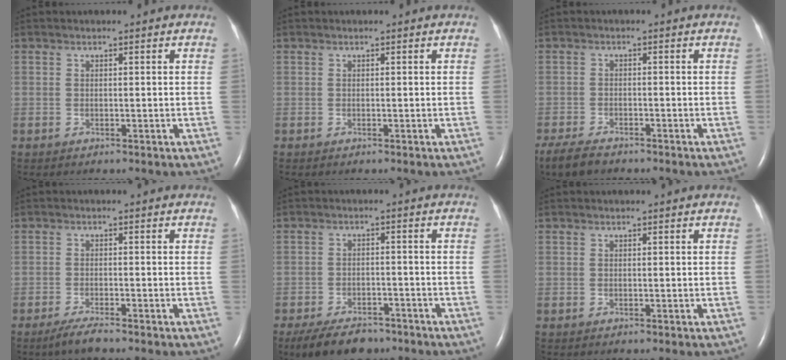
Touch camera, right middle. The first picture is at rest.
{"total": 0.0}
{"total": 4.4, "force": [-3.7, 1.2, 2.1], "torque": [-0.046, -0.012, -0.065]}
{"total": 2.4, "force": [-1.9, -0.2, 1.4], "torque": [-0.038, -0.007, -0.040]}
{"total": 7.6, "force": [-6.0, 3.3, 3.4], "torque": [-0.057, -0.004, -0.096]}
{"total": 0.0}